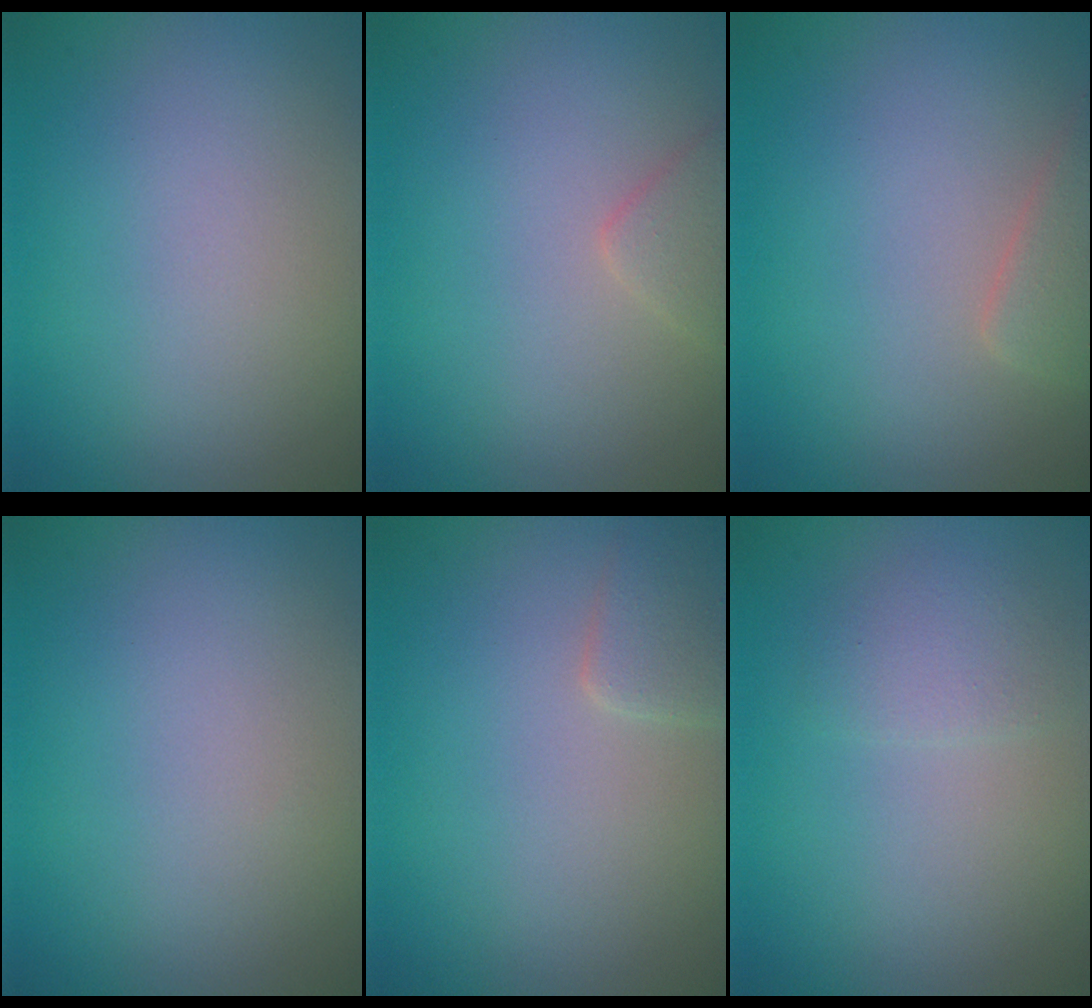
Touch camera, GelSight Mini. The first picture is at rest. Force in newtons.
{"total": 1.4, "press": 1.4, "slide": 0.1}
{"total": 2.0, "press": 2.0, "slide": 0.1}
{"total": 0.0}
{"total": 2.1, "press": 2.0, "slide": 0.2}
{"total": 1.5, "press": 1.5, "slide": 0.1}